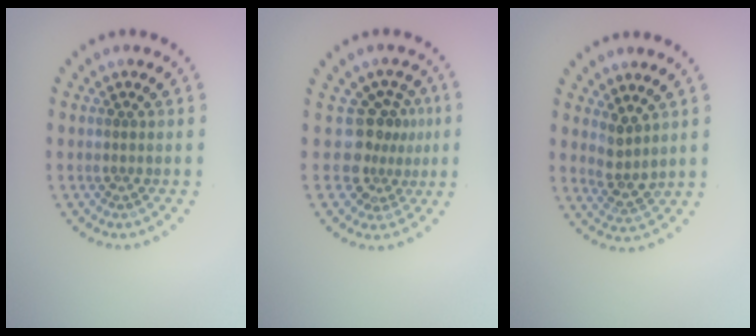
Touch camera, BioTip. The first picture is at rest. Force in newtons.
{"total": 3.4, "press": 2.4, "slide": 2.5}
{"total": 2.4, "press": 1.9, "slide": 1.5}